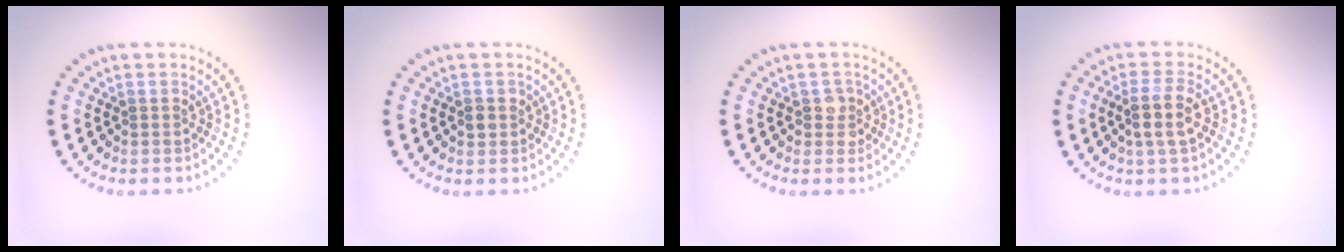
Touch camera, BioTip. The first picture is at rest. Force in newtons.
{"total": 1.1, "press": 1.0, "slide": 0.5}
{"total": 1.6, "press": 1.4, "slide": 0.9}
{"total": 2.8, "press": 2.4, "slide": 1.4}